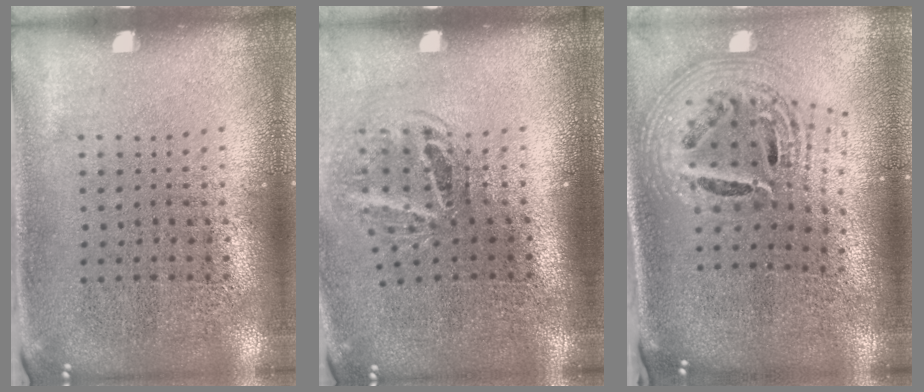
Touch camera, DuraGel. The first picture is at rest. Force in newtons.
{"total": 1.8, "press": 1.2, "slide": 1.4}
{"total": 2.8, "press": 1.9, "slide": 2.0}